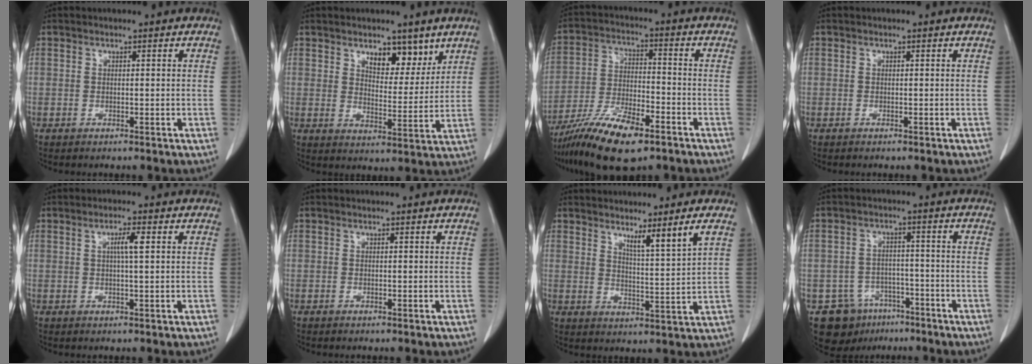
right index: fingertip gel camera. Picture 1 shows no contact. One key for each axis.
{"total": 6.6, "fx": 4.4, "fy": 3.0, "fz": 3.9, "tx": -0.049, "ty": -0.007, "tz": 0.071}
{"total": 13.3, "fx": -9.1, "fy": 3.3, "fz": 9.1, "tx": -0.169, "ty": -0.020, "tz": -0.163}
{"total": 0.0}
{"total": 2.8, "fx": 0.7, "fy": 0.0, "fz": 2.7, "tx": -0.048, "ty": 0.002, "tz": 0.011}
{"total": 0.0}
{"total": 5.1, "fx": 3.3, "fy": -1.4, "fz": 3.6, "tx": -0.060, "ty": -0.023, "tz": 0.059}
{"total": 8.8, "fx": -5.4, "fy": 6.8, "fz": 1.6, "tx": -0.029, "ty": 0.019, "tz": -0.075}